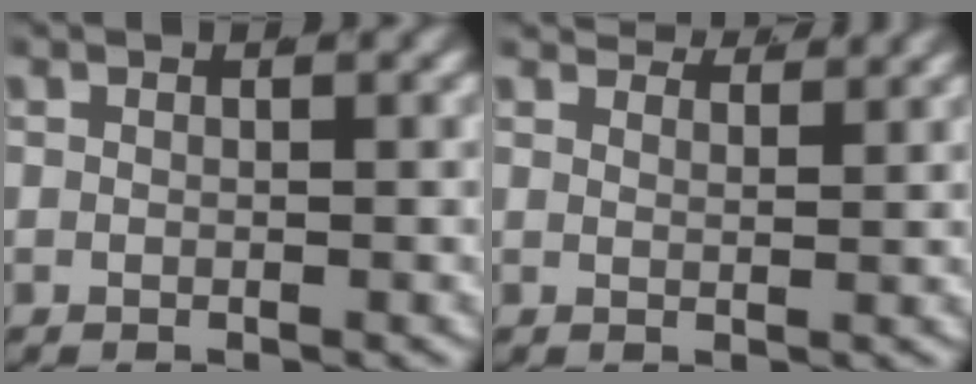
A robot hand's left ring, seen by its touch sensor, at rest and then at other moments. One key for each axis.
{"total": 3.7, "fx": 3.6, "fy": -0.1, "fz": 0.9, "tx": -0.006, "ty": -0.001, "tz": 0.058}